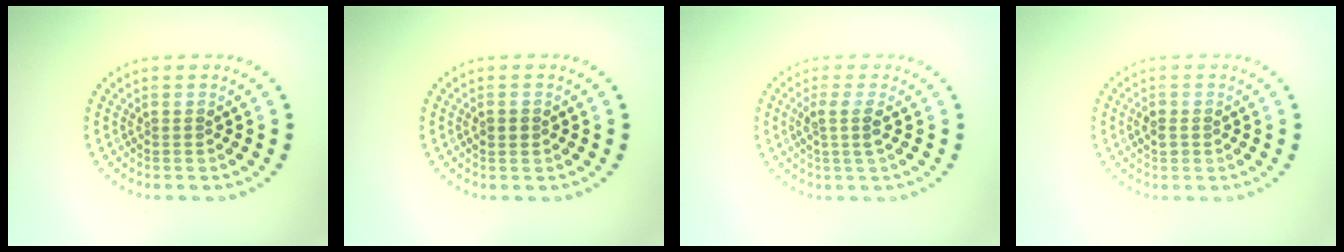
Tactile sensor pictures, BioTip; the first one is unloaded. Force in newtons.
{"total": 0.7, "press": 0.7, "slide": 0.1}
{"total": 1.9, "press": 1.5, "slide": 1.1}
{"total": 1.4, "press": 1.4, "slide": 0.3}